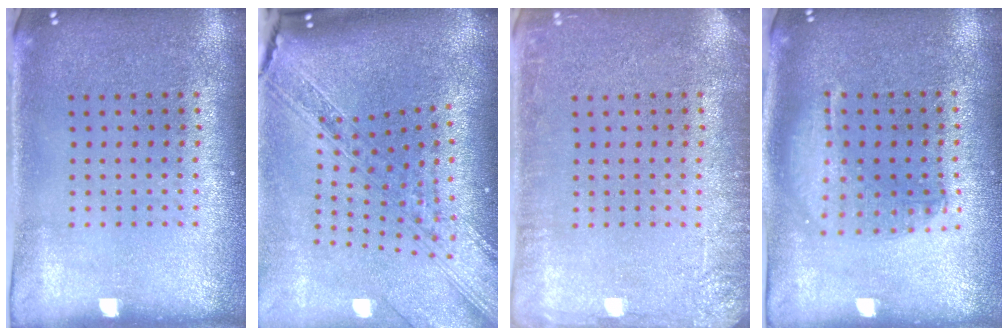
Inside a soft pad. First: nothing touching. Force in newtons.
{"total": 3.1, "press": 2.4, "slide": 2.1}
{"total": 2.4, "press": 2.3, "slide": 0.3}
{"total": 1.3, "press": 1.3, "slide": 0.4}